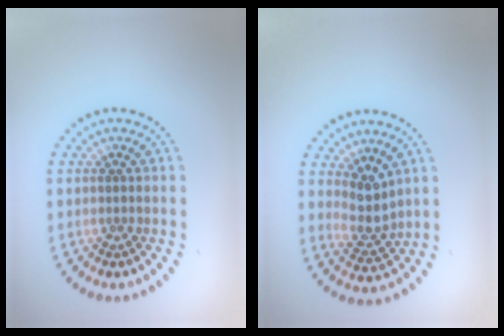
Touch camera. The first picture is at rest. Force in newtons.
{"total": 2.9, "press": 2.2, "slide": 1.8}